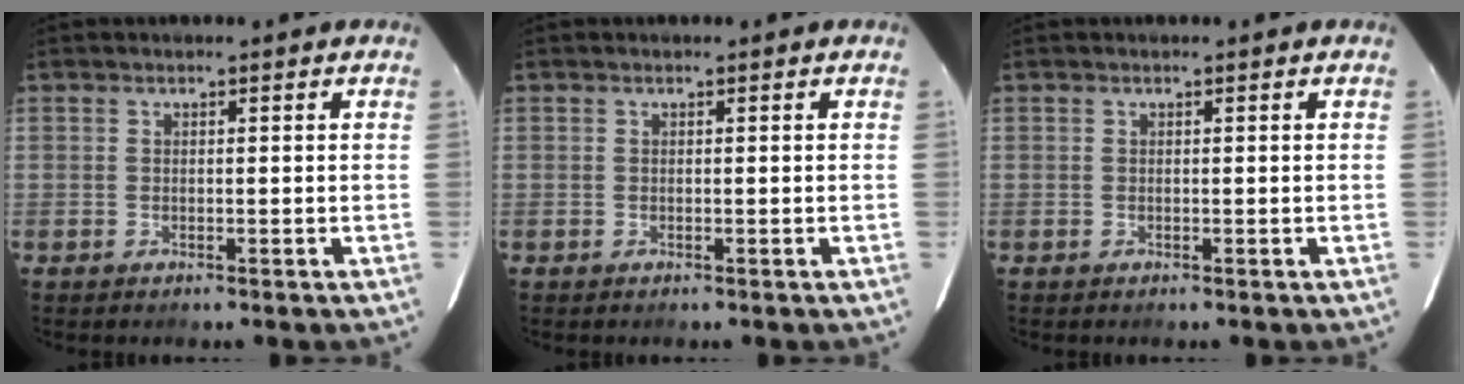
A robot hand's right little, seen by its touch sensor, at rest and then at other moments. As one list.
[{"total": 0.0}, {"total": 0.0}]